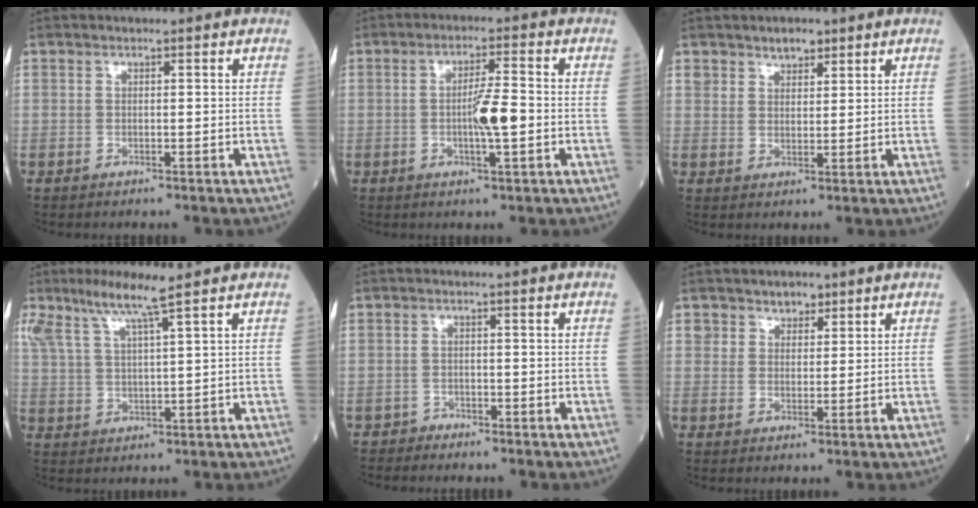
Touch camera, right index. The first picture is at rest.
{"total": 5.8, "force": [-0.8, 0.5, 5.7], "torque": [-0.099, 0.003, -0.015]}
{"total": 3.4, "force": [2.6, 1.9, 1.2], "torque": [-0.019, 0.003, 0.046]}
{"total": 7.9, "force": [5.7, -0.4, 5.4], "torque": [-0.113, 0.008, 0.110]}
{"total": 1.1, "force": [-1.0, 0.3, -0.4], "torque": [0.008, -0.001, -0.021]}
{"total": 3.3, "force": [2.3, 2.3, 0.7], "torque": [-0.003, -0.003, 0.037]}